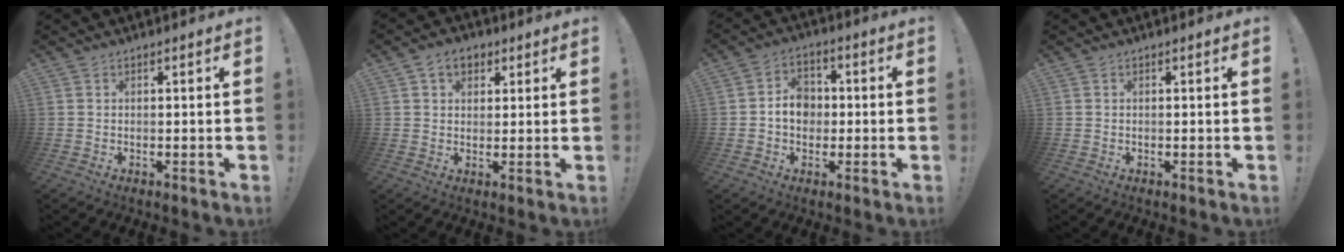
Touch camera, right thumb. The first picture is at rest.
{"total": 5.7, "force": [2.6, 4.2, 2.9], "torque": [-0.039, -0.003, 0.046]}
{"total": 7.9, "force": [-0.5, 6.4, 4.5], "torque": [-0.077, 0.016, -0.007]}
{"total": 0.0}